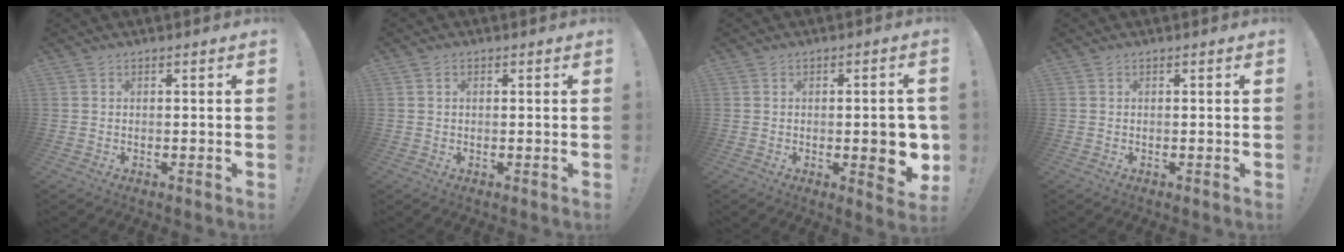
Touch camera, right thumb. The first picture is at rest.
{"total": 0.8, "force": [0.1, 0.6, 0.5], "torque": [-0.001, 0.000, 0.001]}
{"total": 8.6, "force": [-1.2, 2.7, 8.1], "torque": [-0.090, -0.005, -0.017]}
{"total": 0.0}